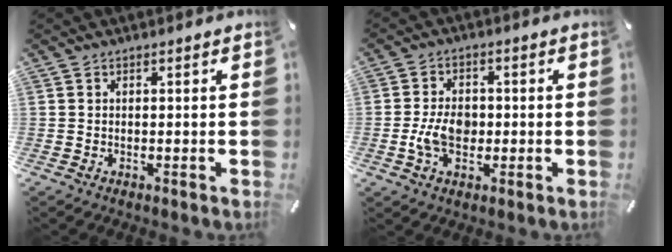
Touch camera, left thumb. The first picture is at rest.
{"total": 7.0, "force": [-1.3, 4.9, 4.8], "torque": [-0.085, 0.000, -0.025]}